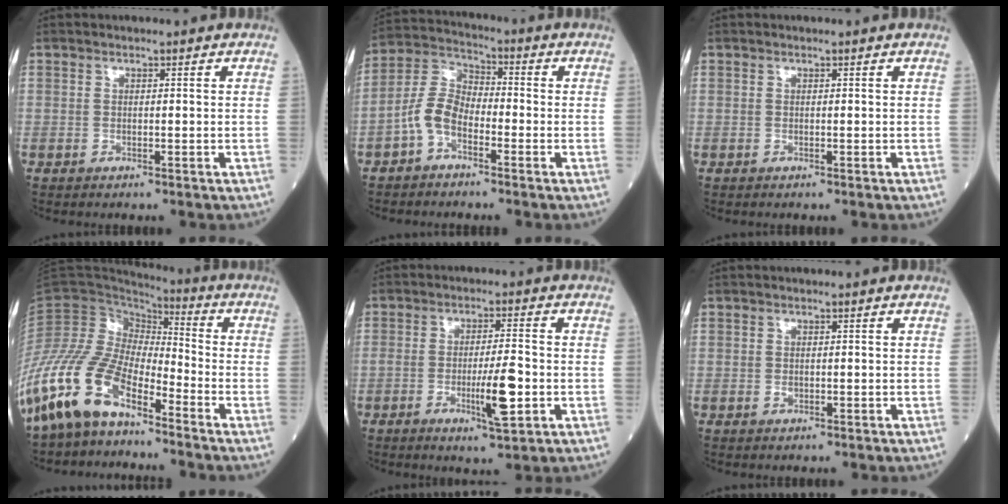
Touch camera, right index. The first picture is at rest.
{"total": 6.7, "force": [-3.1, 3.8, 4.6], "torque": [-0.107, 0.020, -0.070]}
{"total": 0.0}
{"total": 14.5, "force": [-10.4, 5.5, 8.5], "torque": [-0.195, 0.012, -0.208]}
{"total": 6.9, "force": [-2.0, 0.7, 6.6], "torque": [-0.110, -0.009, -0.030]}
{"total": 0.6, "force": [-0.1, 0.5, 0.4], "torque": [-0.007, 0.001, -0.003]}